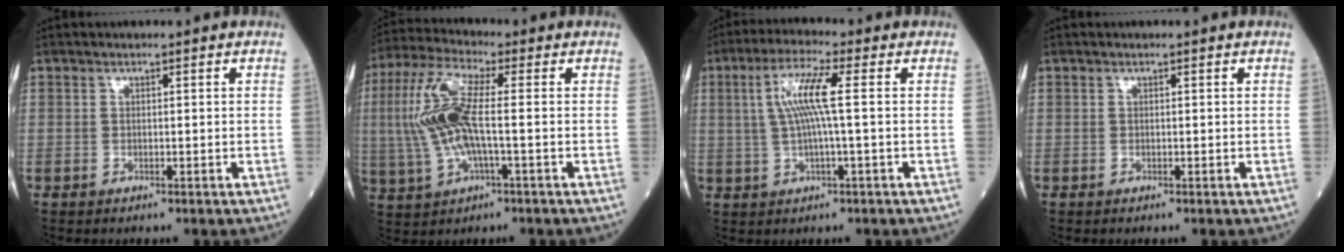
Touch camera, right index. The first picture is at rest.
{"total": 11.6, "force": [0.1, 2.5, 11.4], "torque": [-0.265, 0.013, -0.001]}
{"total": 7.5, "force": [1.1, 0.0, 7.4], "torque": [-0.149, 0.011, 0.020]}
{"total": 0.0}